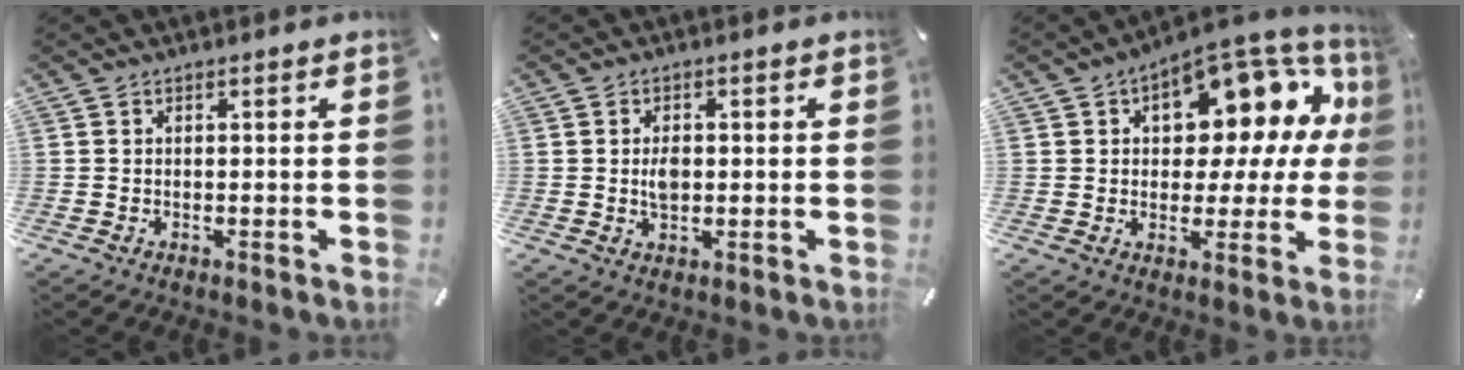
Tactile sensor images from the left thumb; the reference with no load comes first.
{"total": 3.4, "force": [0.1, 2.4, 2.5], "torque": [-0.043, -0.004, -0.005]}
{"total": 15.5, "force": [7.4, 9.1, 10.2], "torque": [-0.127, -0.065, 0.121]}